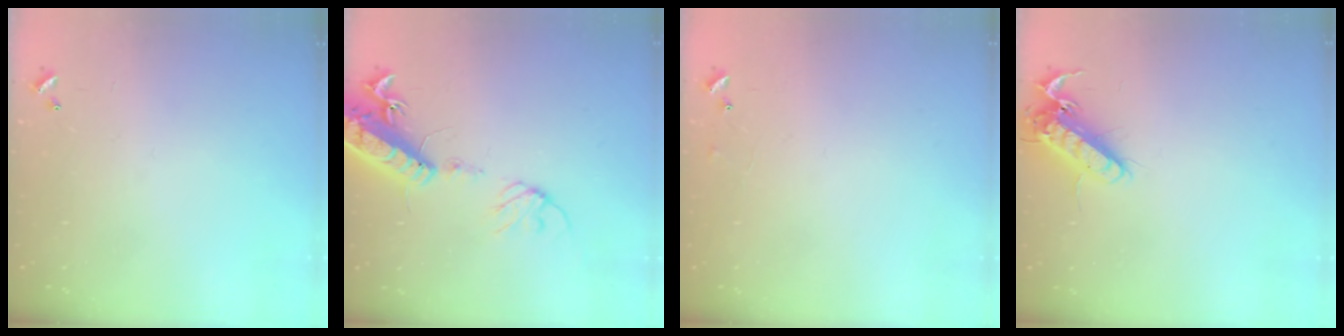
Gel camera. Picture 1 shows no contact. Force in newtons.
{"total": 17.2, "press": 16.7, "slide": 3.9}
{"total": 6.4, "press": 6.3, "slide": 0.5}
{"total": 13.8, "press": 13.7, "slide": 2.0}